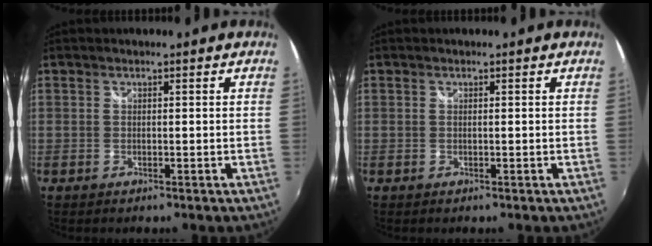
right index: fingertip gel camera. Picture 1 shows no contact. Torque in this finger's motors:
{"motor_torque": [0.04, 0.10, -0.03, 0.00]}